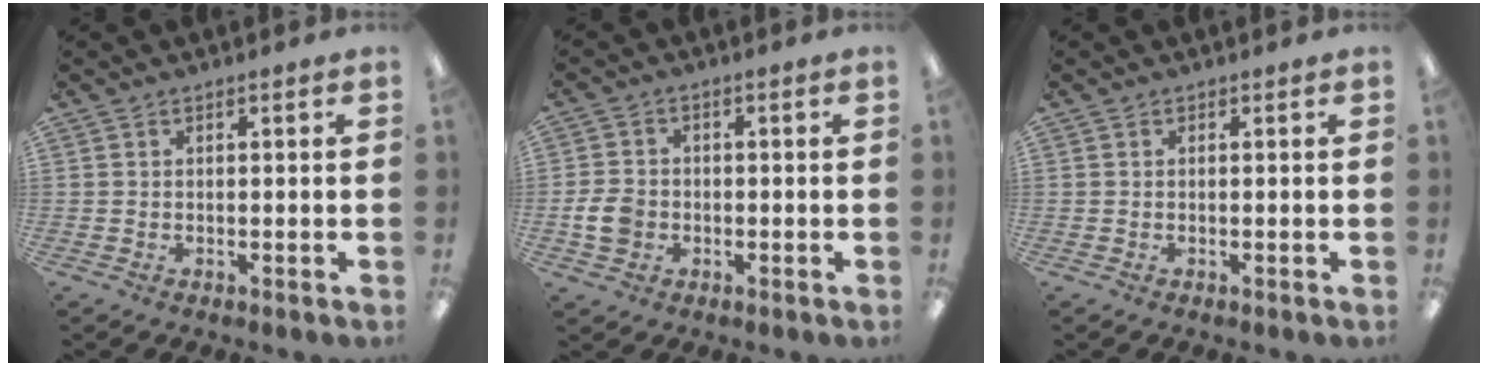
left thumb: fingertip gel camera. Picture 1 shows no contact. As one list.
[{"total": 5.8, "force": [-1.2, 4.7, 3.3], "torque": [-0.069, 0.002, -0.024]}, {"total": 0.0}]